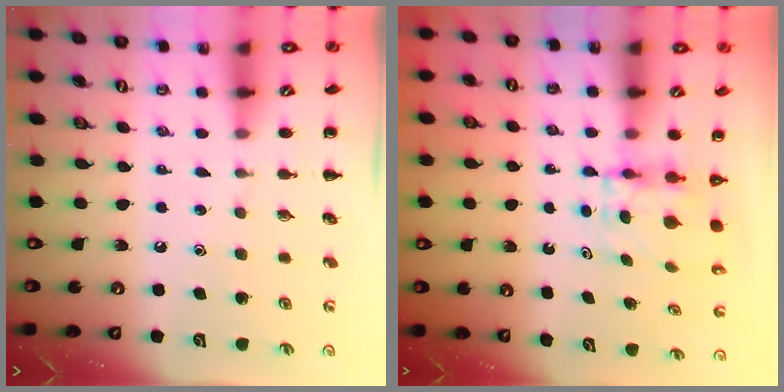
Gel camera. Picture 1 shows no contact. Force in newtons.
{"total": 4.1, "press": 4.1, "slide": 0.5}